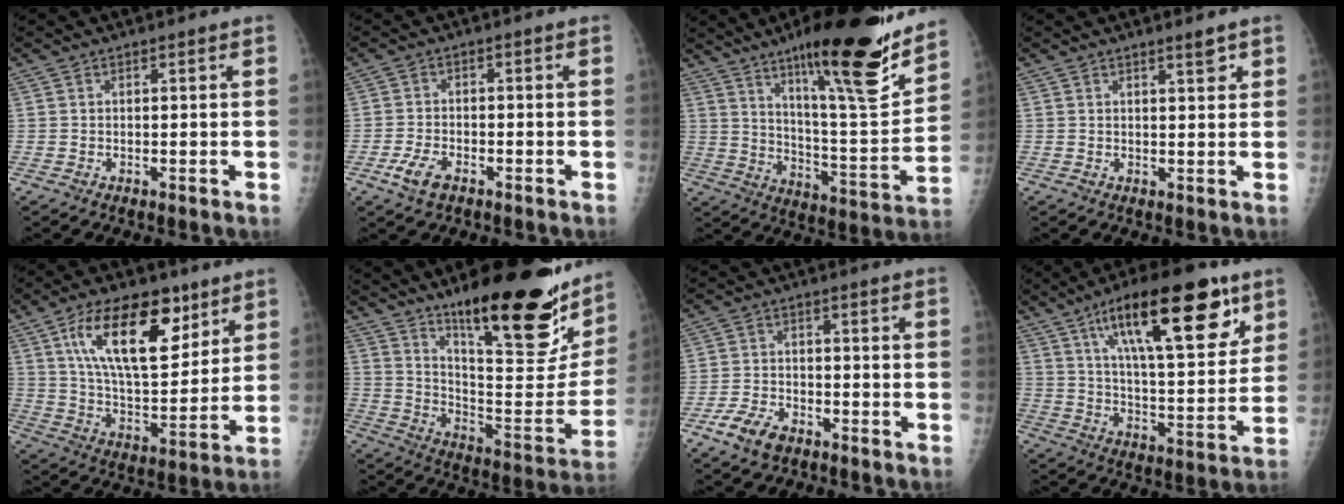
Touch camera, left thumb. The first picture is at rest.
{"total": 4.7, "force": [-2.7, 2.4, 3.0], "torque": [-0.061, 0.009, -0.050]}
{"total": 24.1, "force": [16.0, 4.3, 17.5], "torque": [-0.235, -0.082, 0.255]}
{"total": 2.2, "force": [1.5, 0.4, 1.5], "torque": [-0.016, -0.010, 0.023]}
{"total": 19.1, "force": [9.4, 8.9, 14.1], "torque": [-0.196, -0.044, 0.166]}
{"total": 28.6, "force": [18.5, 7.8, 20.3], "torque": [-0.258, -0.093, 0.286]}
{"total": 6.6, "force": [-4.2, 3.8, 3.4], "torque": [-0.064, 0.018, -0.077]}
{"total": 23.5, "force": [12.3, 7.8, 18.5], "torque": [-0.257, -0.036, 0.198]}